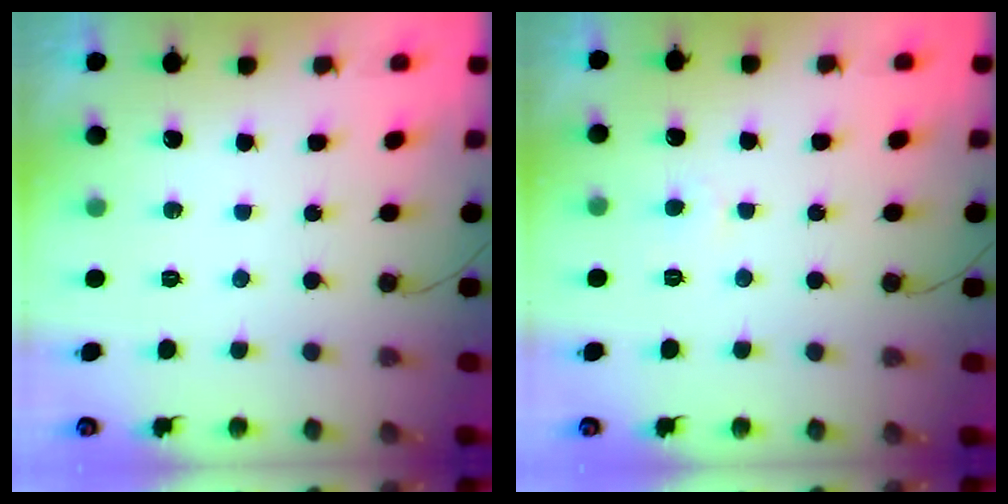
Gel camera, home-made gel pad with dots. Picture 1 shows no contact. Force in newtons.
{"total": 3.0, "press": 3.0, "slide": 0.2}